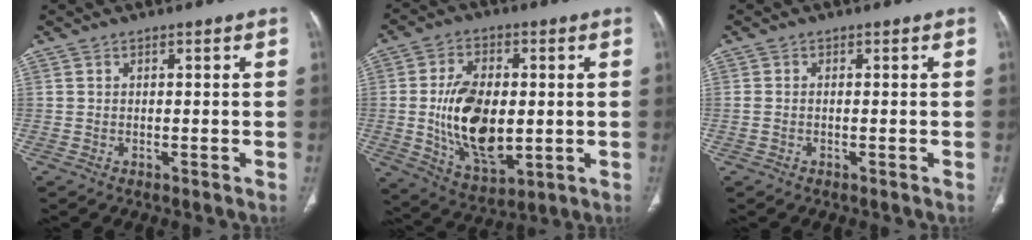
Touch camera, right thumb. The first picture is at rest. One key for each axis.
{"total": 15.9, "fx": -0.3, "fy": 9.1, "fz": 13.0, "tx": -0.218, "ty": -0.011, "tz": 0.008}
{"total": 0.8, "fx": -0.1, "fy": 0.4, "fz": 0.6, "tx": -0.023, "ty": 0.006, "tz": 0.001}